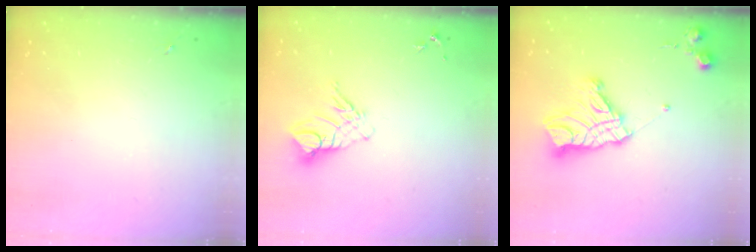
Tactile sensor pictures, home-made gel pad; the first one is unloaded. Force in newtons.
{"total": 9.9, "press": 9.8, "slide": 1.1}
{"total": 15.8, "press": 15.8, "slide": 1.3}